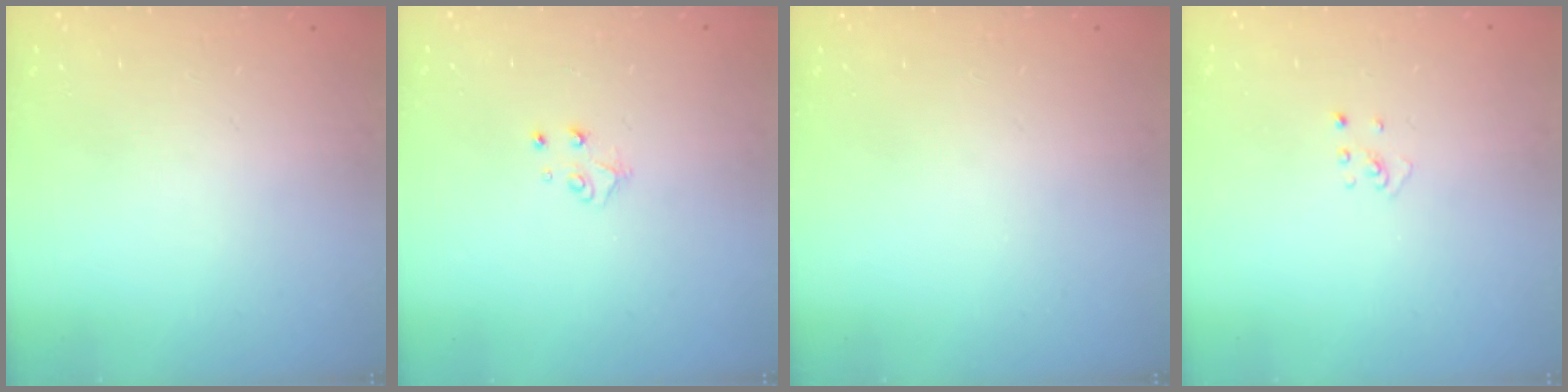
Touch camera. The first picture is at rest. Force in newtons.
{"total": 4.8, "press": 4.8, "slide": 0.5}
{"total": 0.0}
{"total": 2.0, "press": 2.0, "slide": 0.3}